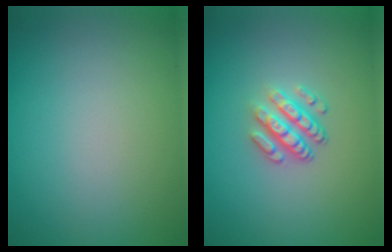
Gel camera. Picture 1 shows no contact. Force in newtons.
{"total": 3.3, "press": 2.5, "slide": 2.2}